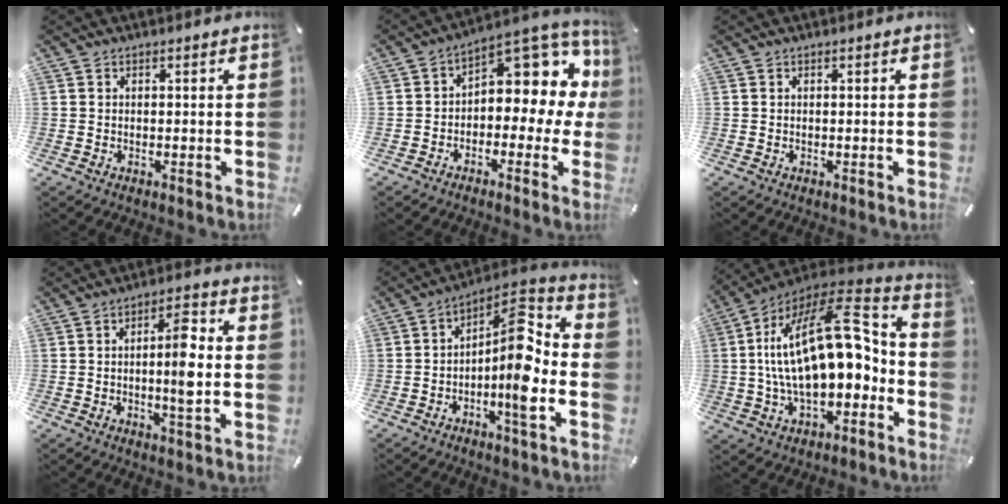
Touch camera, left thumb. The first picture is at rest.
{"total": 9.9, "force": [3.8, 6.0, 6.8], "torque": [-0.090, -0.038, 0.063]}
{"total": 0.0}
{"total": 8.6, "force": [0.0, 2.2, 8.3], "torque": [-0.129, -0.002, -0.008]}
{"total": 13.1, "force": [-3.5, 3.9, 12.0], "torque": [-0.179, -0.007, -0.068]}
{"total": 24.5, "force": [2.4, 13.0, 20.7], "torque": [-0.362, -0.012, 0.045]}